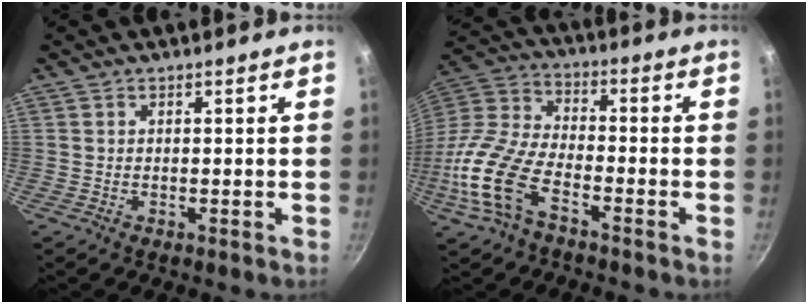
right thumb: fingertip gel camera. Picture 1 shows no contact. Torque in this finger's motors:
{"motor_torque": [0.33, 0.36, 1.73, -1.04, 0.62]}